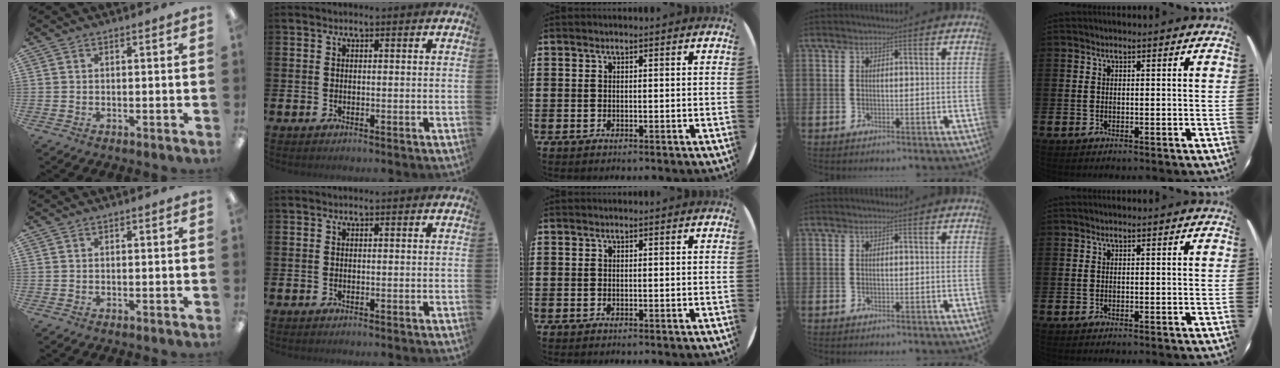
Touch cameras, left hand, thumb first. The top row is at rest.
{}